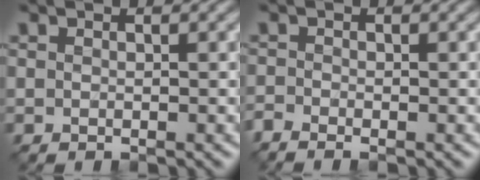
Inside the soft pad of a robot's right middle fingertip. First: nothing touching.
{"total": 1.3, "force": [-1.2, 0.2, 0.4], "torque": [-0.013, -0.005, -0.032]}